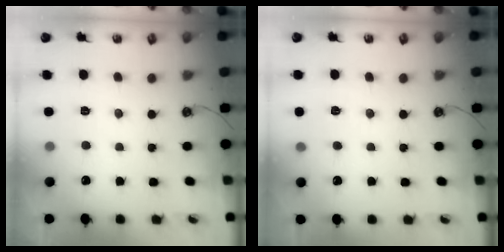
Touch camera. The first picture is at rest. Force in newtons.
{"total": 2.7, "press": 2.6, "slide": 0.3}